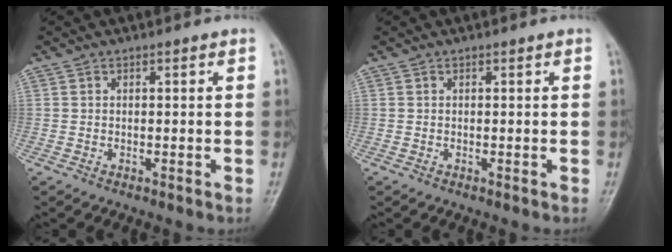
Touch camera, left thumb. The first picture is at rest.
{"total": 0.0}